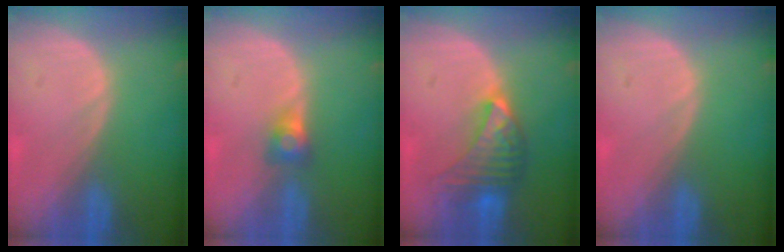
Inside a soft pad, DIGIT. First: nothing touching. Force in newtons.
{"total": 2.6, "press": 2.4, "slide": 1.0}
{"total": 7.0, "press": 6.8, "slide": 1.4}
{"total": 0.0}